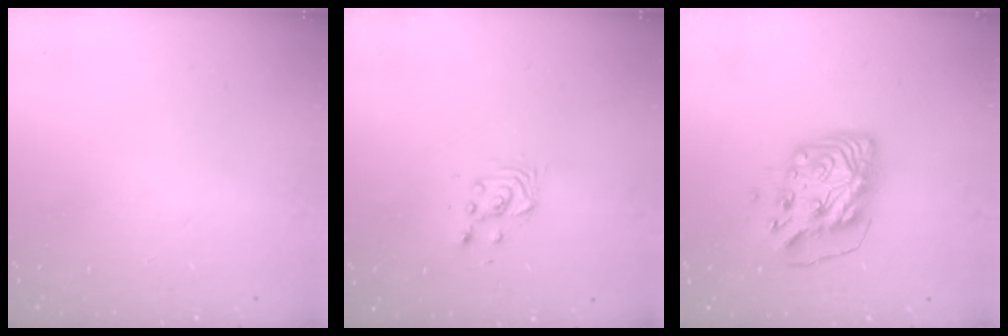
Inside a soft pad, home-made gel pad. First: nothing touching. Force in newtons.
{"total": 3.1, "press": 3.1, "slide": 0.3}
{"total": 10.0, "press": 9.9, "slide": 1.4}